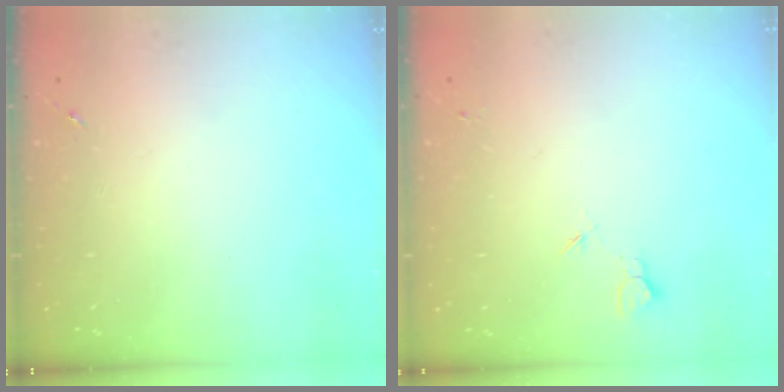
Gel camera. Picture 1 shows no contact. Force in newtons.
{"total": 3.2, "press": 3.2, "slide": 0.4}